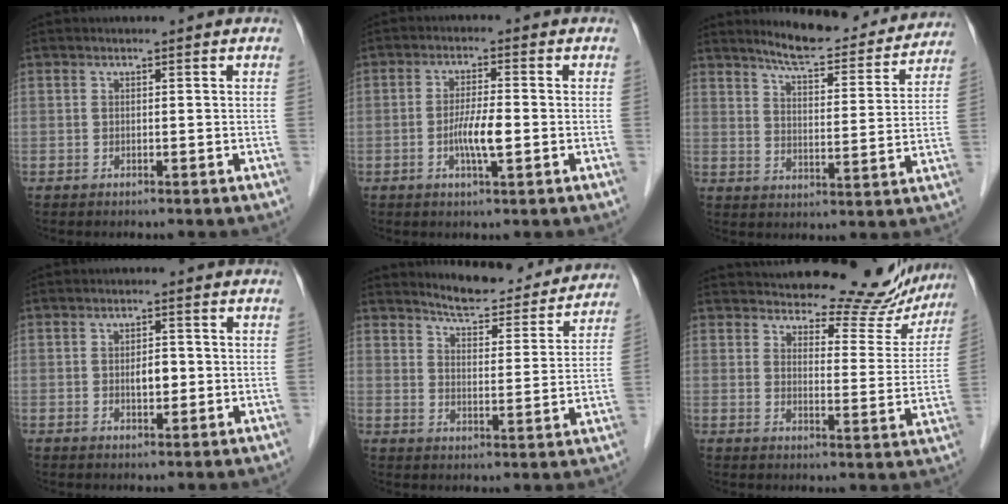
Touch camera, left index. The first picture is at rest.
{"total": 4.7, "force": [-1.2, 0.6, 4.5], "torque": [-0.090, -0.004, -0.023]}
{"total": 16.2, "force": [14.9, 3.0, 5.6], "torque": [-0.069, -0.018, 0.189]}
{"total": 2.7, "force": [-0.3, 1.4, 2.3], "torque": [-0.038, 0.002, -0.004]}
{"total": 14.2, "force": [13.5, 2.9, 3.4], "torque": [-0.037, -0.018, 0.169]}
{"total": 17.9, "force": [16.9, 4.1, 4.0], "torque": [-0.030, -0.048, 0.191]}